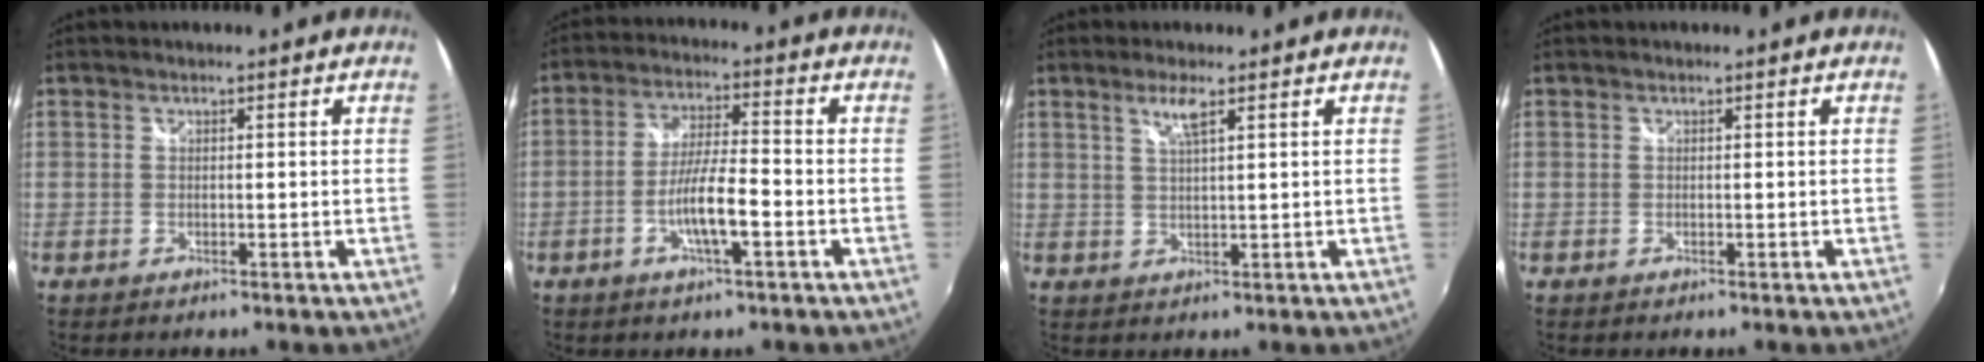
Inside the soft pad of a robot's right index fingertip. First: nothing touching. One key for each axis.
{"total": 7.9, "fx": -3.1, "fy": 1.0, "fz": 7.2, "tx": -0.140, "ty": 0.000, "tz": -0.056}
{"total": 3.2, "fx": 1.8, "fy": 0.1, "fz": 2.6, "tx": -0.050, "ty": 0.000, "tz": 0.036}
{"total": 0.0}